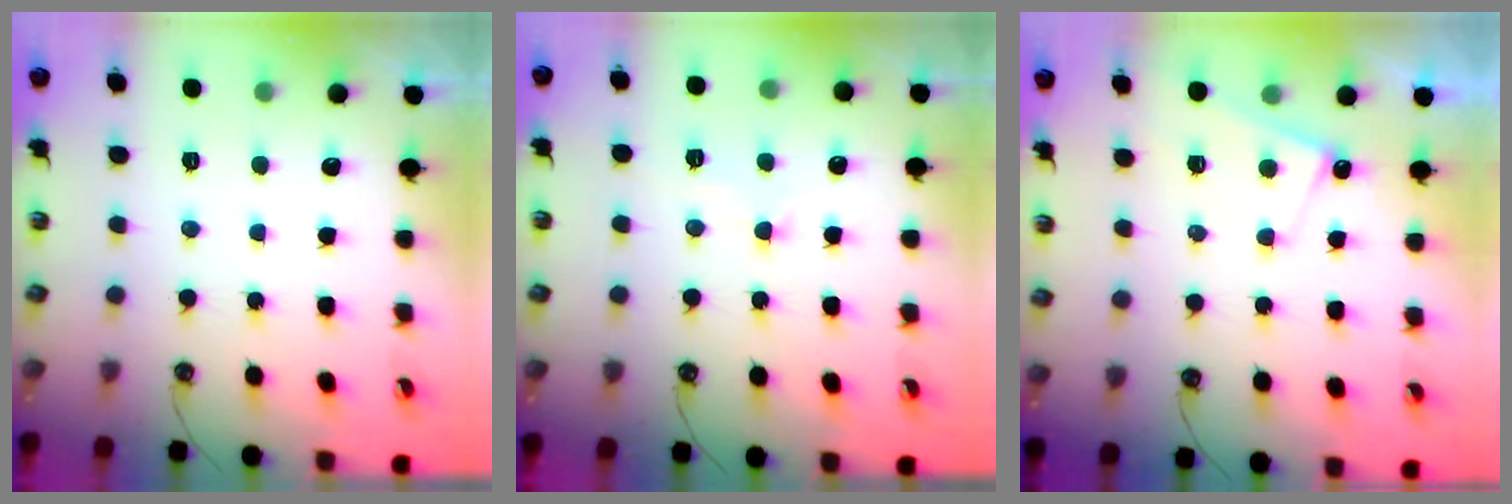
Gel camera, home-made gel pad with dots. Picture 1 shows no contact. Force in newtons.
{"total": 0.8, "press": 0.4, "slide": 0.7}
{"total": 4.4, "press": 4.4, "slide": 0.4}